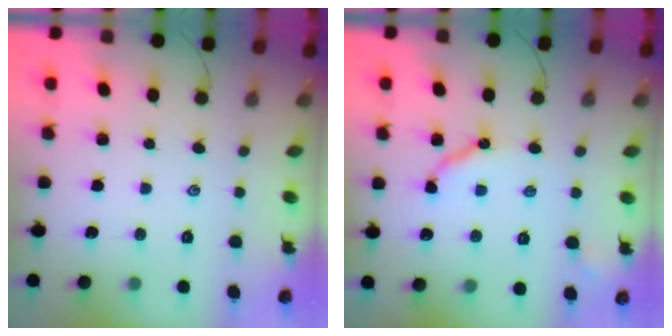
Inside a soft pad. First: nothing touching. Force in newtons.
{"total": 7.9, "press": 7.8, "slide": 0.7}